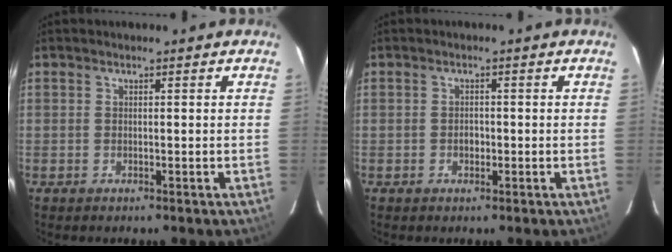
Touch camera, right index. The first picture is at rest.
{"total": 1.4, "force": [-0.5, 1.1, 0.7], "torque": [-0.012, 0.004, -0.007]}